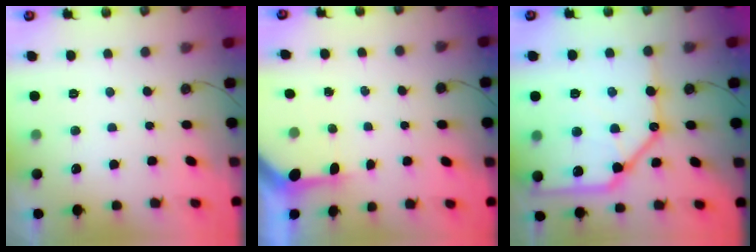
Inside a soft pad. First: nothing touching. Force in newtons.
{"total": 3.5, "press": 3.5, "slide": 0.4}
{"total": 24.1, "press": 23.9, "slide": 3.0}